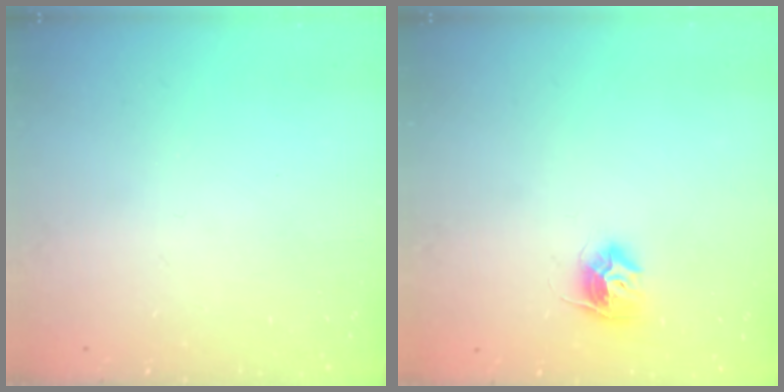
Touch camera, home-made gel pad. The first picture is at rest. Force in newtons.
{"total": 9.6, "press": 9.6, "slide": 0.6}